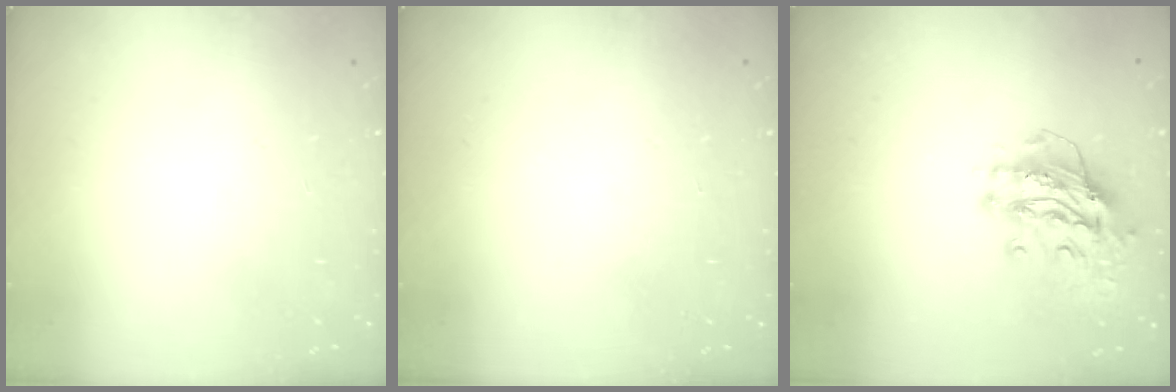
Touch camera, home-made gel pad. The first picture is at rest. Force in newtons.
{"total": 0.0}
{"total": 12.9, "press": 12.8, "slide": 1.2}